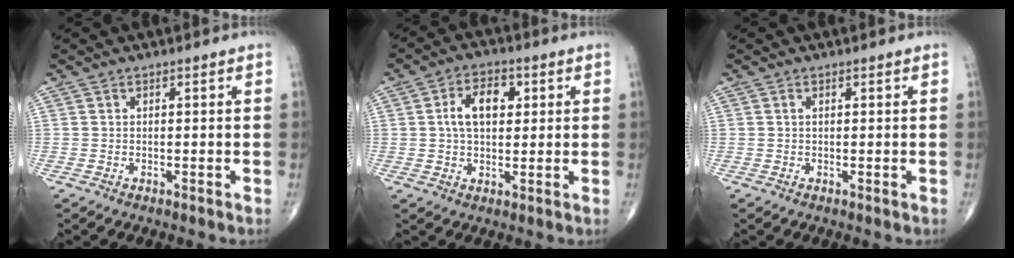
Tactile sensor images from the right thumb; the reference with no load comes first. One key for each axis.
{"total": 7.8, "fx": 1.6, "fy": 4.8, "fz": 6.0, "tx": -0.091, "ty": 0.009, "tz": 0.025}
{"total": 0.7, "fx": 0.2, "fy": 0.3, "fz": 0.6, "tx": -0.013, "ty": 0.000, "tz": 0.002}